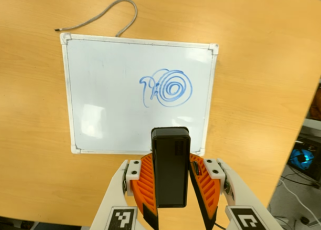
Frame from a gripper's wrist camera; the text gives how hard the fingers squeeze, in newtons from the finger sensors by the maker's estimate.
{"total": 4.8, "left": 4.5, "right": 5.2}